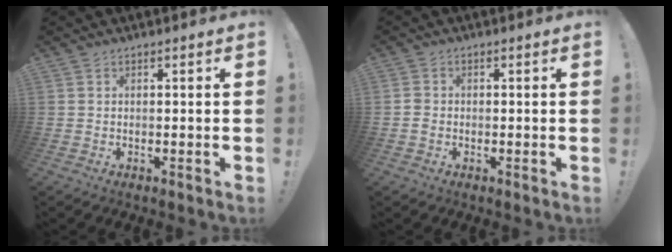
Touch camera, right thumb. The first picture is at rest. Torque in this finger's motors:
{"motor_torque": [-0.05, -0.07, 0.03, 0.26, -0.01]}